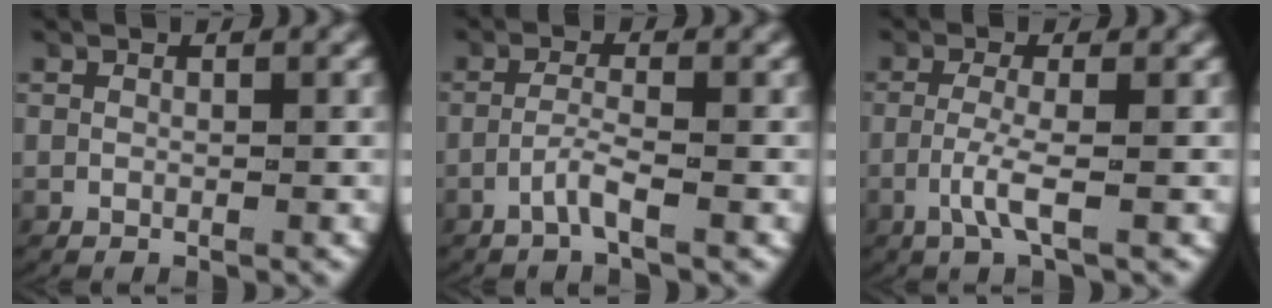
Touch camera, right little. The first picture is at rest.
{"total": 1.9, "force": [-1.3, -0.1, 1.4], "torque": [-0.036, -0.004, -0.024]}
{"total": 2.5, "force": [-0.7, 0.3, 2.4], "torque": [-0.061, -0.010, -0.012]}